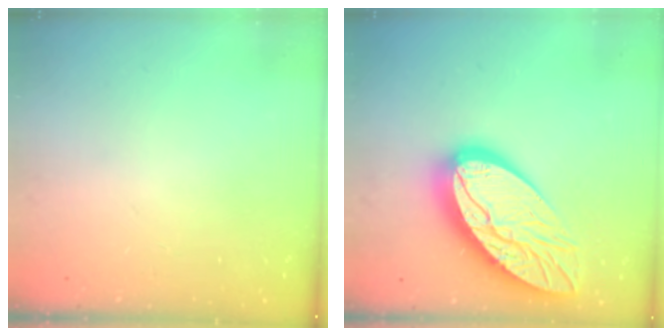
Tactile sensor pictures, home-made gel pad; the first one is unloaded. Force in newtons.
{"total": 22.3, "press": 22.2, "slide": 2.0}